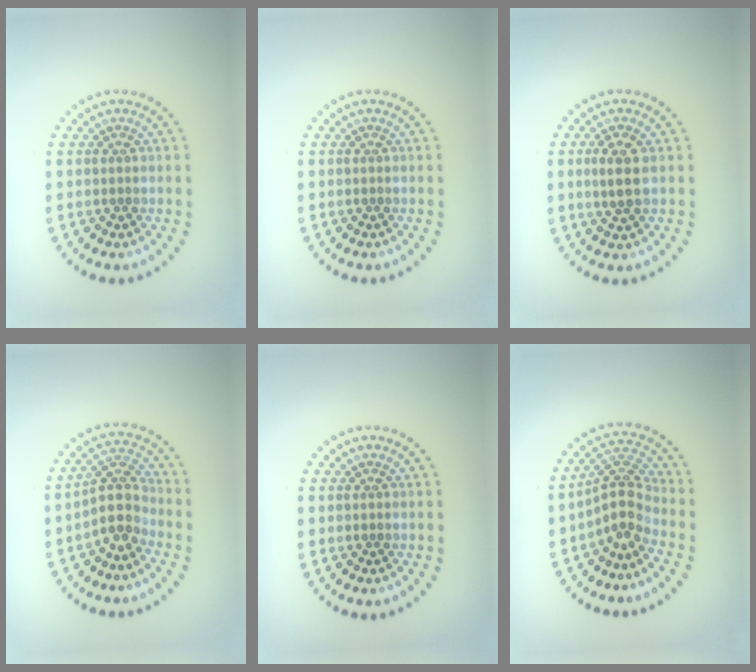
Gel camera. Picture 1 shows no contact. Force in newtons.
{"total": 0.0}
{"total": 2.4, "press": 2.3, "slide": 0.7}
{"total": 3.5, "press": 2.7, "slide": 2.2}
{"total": 0.0}
{"total": 3.4, "press": 2.6, "slide": 2.2}